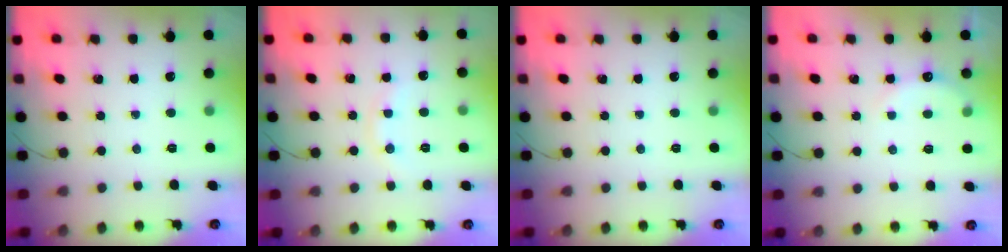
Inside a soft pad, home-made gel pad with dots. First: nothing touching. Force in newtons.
{"total": 5.2, "press": 5.1, "slide": 1.0}
{"total": 0.0}
{"total": 5.0, "press": 4.8, "slide": 1.5}